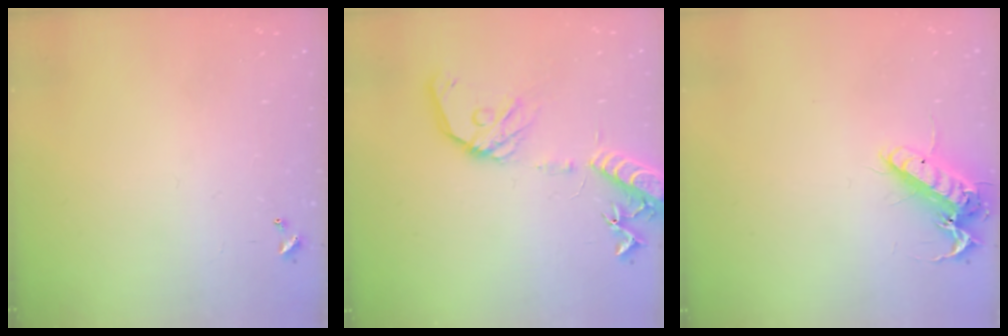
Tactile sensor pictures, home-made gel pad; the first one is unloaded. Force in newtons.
{"total": 16.3, "press": 16.0, "slide": 3.2}
{"total": 14.3, "press": 14.2, "slide": 1.9}